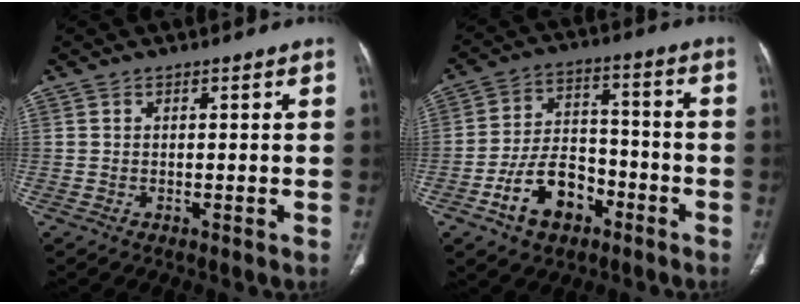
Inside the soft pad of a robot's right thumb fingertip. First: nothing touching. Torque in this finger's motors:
{"motor_torque": [1.55, 0.83, 1.19, -0.76, 0.41]}